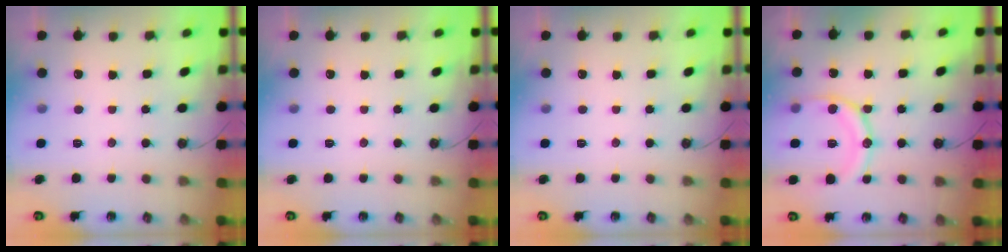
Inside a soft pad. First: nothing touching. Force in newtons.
{"total": 0.0}
{"total": 0.0}
{"total": 15.7, "press": 15.6, "slide": 1.7}